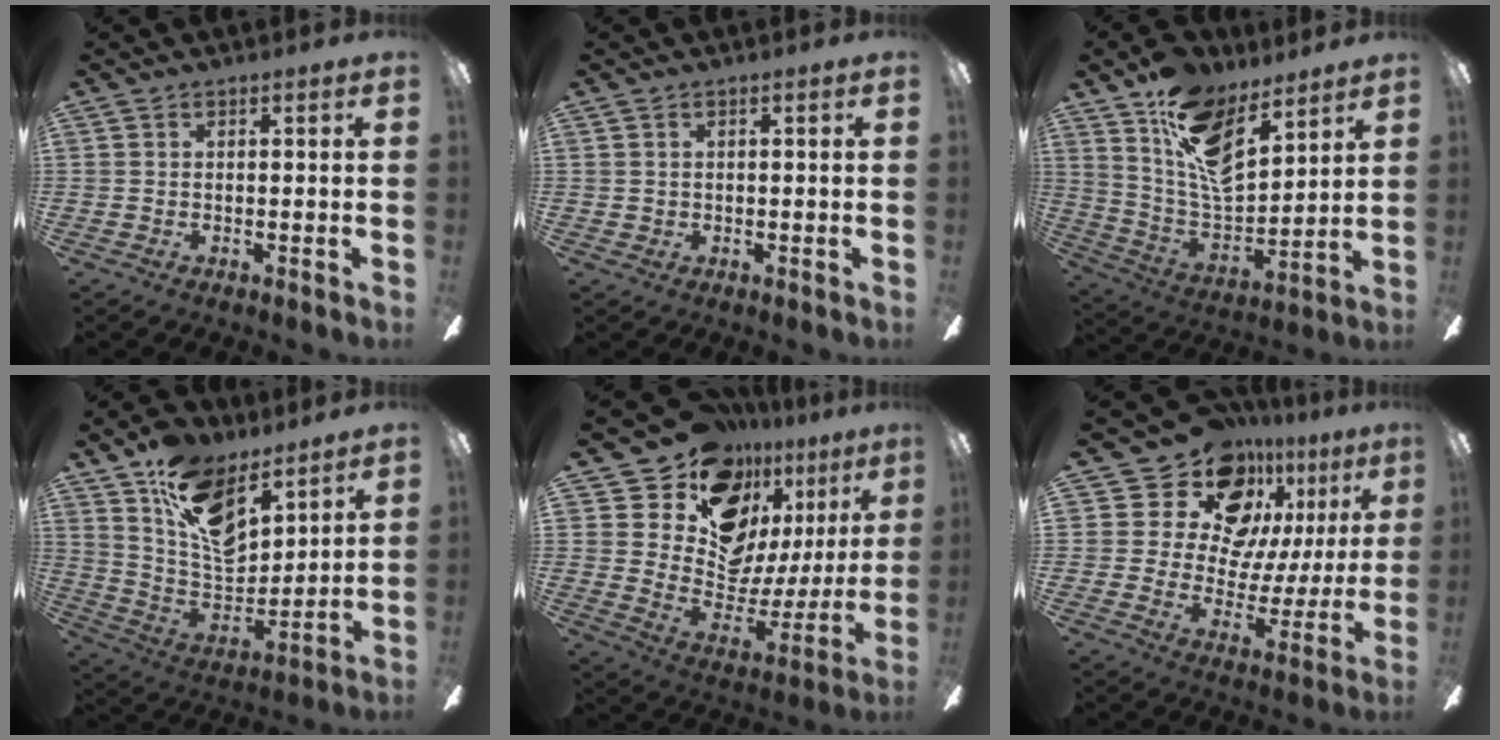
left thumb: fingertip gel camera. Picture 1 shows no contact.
{"total": 1.1, "force": [0.3, 1.1, 0.0], "torque": [-0.002, 0.005, 0.003]}
{"total": 16.3, "force": [10.5, 7.7, 9.8], "torque": [-0.184, -0.051, 0.195]}
{"total": 16.2, "force": [9.9, 8.9, 9.1], "torque": [-0.165, -0.049, 0.185]}
{"total": 18.5, "force": [13.7, 11.1, 5.5], "torque": [-0.107, -0.109, 0.267]}
{"total": 19.7, "force": [11.1, 13.4, 9.2], "torque": [-0.151, -0.064, 0.211]}